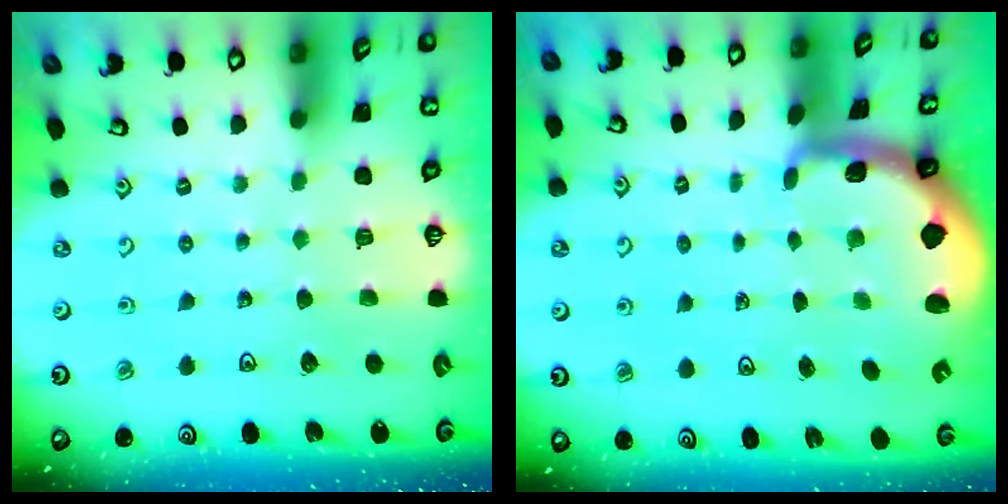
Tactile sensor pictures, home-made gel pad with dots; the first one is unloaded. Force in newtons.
{"total": 1.9, "press": 1.9, "slide": 0.4}